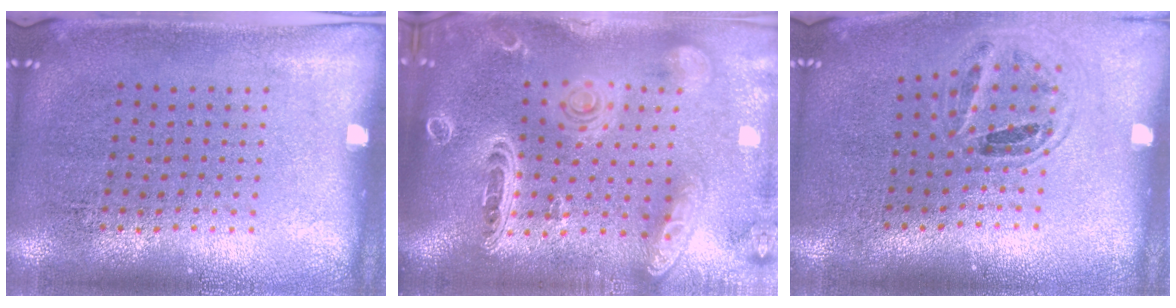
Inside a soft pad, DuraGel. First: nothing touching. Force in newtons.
{"total": 3.7, "press": 3.0, "slide": 2.2}
{"total": 0.9, "press": 0.9, "slide": 0.3}